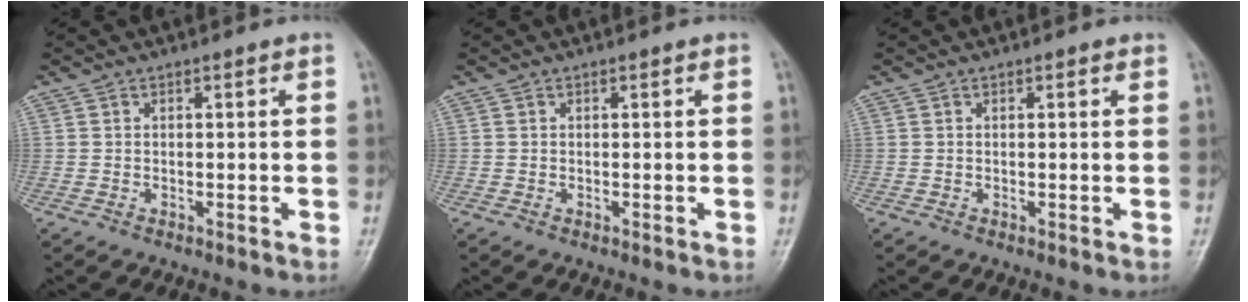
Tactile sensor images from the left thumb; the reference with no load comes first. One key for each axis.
{"total": 0.0}
{"total": 0.6, "fx": 0.3, "fy": 0.3, "fz": 0.5, "tx": -0.008, "ty": -0.001, "tz": 0.003}